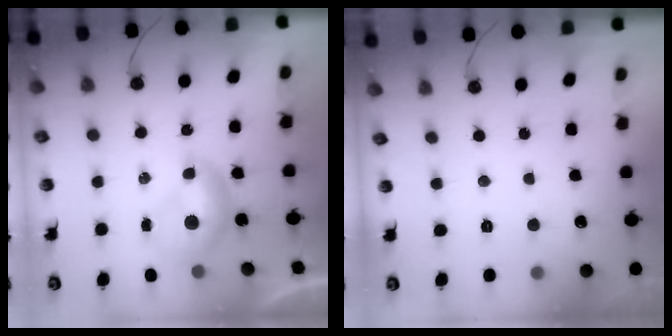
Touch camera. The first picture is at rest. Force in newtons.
{"total": 2.4, "press": 2.4, "slide": 0.4}